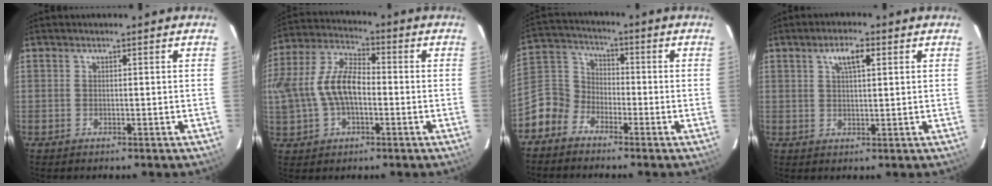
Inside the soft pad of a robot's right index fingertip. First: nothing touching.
{"total": 15.3, "force": [-1.3, 9.0, 12.2], "torque": [-0.272, 0.018, -0.021]}
{"total": 7.9, "force": [-4.7, 6.1, 1.6], "torque": [-0.047, 0.035, -0.114]}
{"total": 4.5, "force": [2.1, 1.5, 3.7], "torque": [-0.067, 0.010, 0.037]}